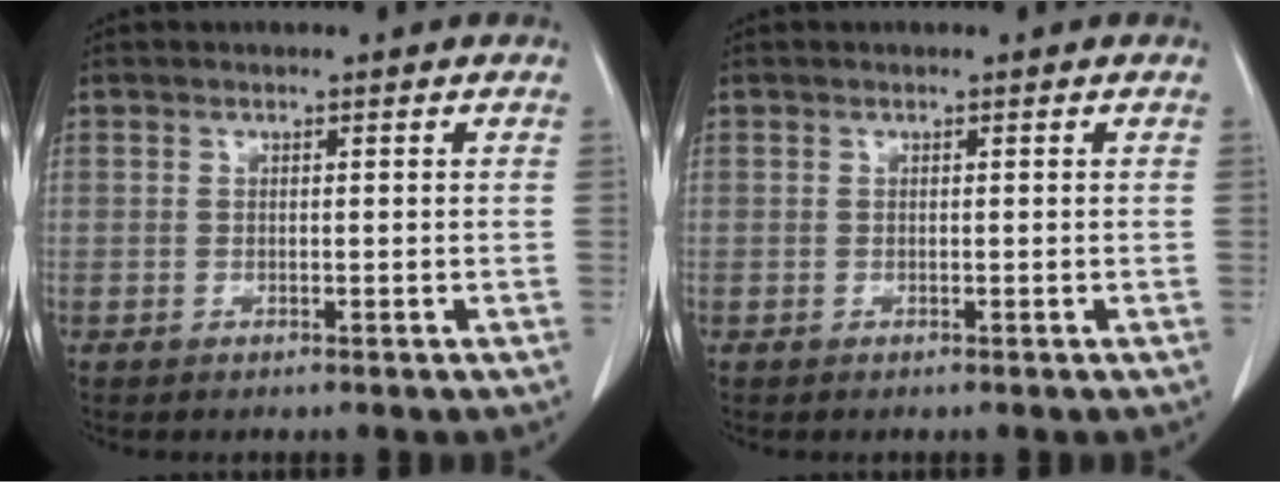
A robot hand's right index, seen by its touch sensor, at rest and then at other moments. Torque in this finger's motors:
{"motor_torque": [0.00, 0.00, 0.02, 0.01]}